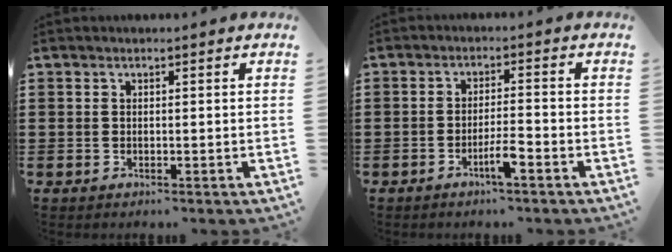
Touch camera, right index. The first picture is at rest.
{"total": 3.8, "force": [-2.2, 0.4, 3.0], "torque": [-0.058, 0.001, -0.042]}